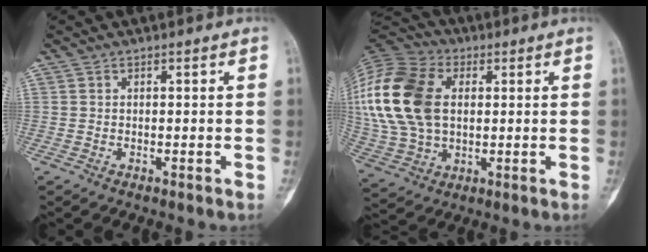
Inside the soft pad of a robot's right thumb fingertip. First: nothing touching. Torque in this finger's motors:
{"motor_torque": [-0.52, 1.68, 1.62, 0.44, 0.23]}